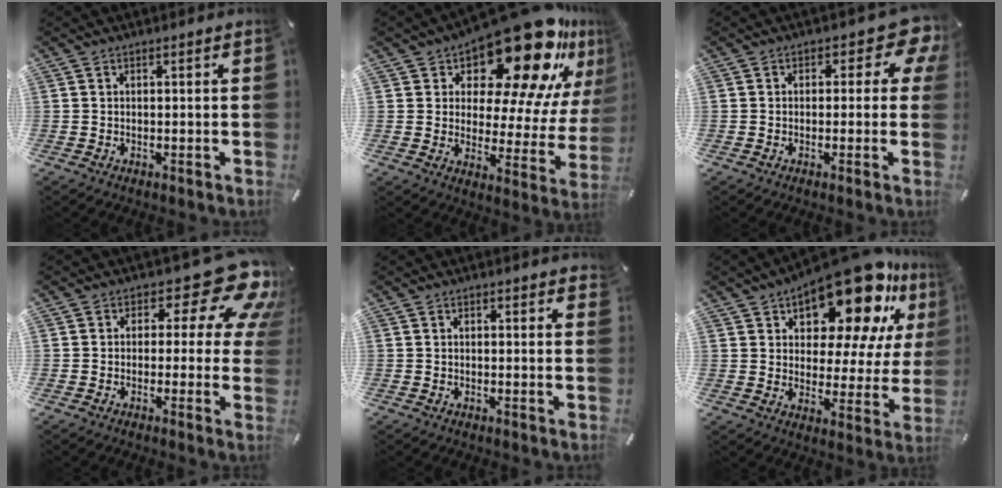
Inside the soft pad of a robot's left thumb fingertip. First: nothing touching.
{"total": 23.8, "force": [16.8, 9.4, 14.0], "torque": [-0.191, -0.137, 0.277]}
{"total": 8.0, "force": [2.0, 4.5, 6.3], "torque": [-0.071, -0.013, 0.029]}
{"total": 16.9, "force": [7.3, 8.2, 12.8], "torque": [-0.161, -0.043, 0.118]}
{"total": 0.8, "force": [0.5, 0.5, 0.4], "torque": [0.007, -0.006, 0.005]}
{"total": 20.7, "force": [14.6, 8.6, 11.9], "torque": [-0.174, -0.110, 0.241]}